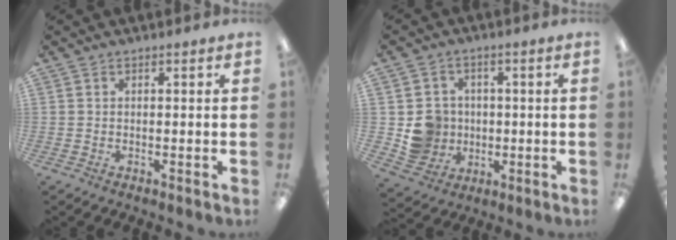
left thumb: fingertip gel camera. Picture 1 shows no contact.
{"total": 7.9, "force": [-0.4, 7.7, 1.6], "torque": [-0.041, 0.009, 0.008]}